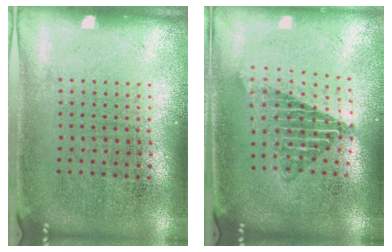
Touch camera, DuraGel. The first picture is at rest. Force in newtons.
{"total": 1.6, "press": 1.4, "slide": 0.9}